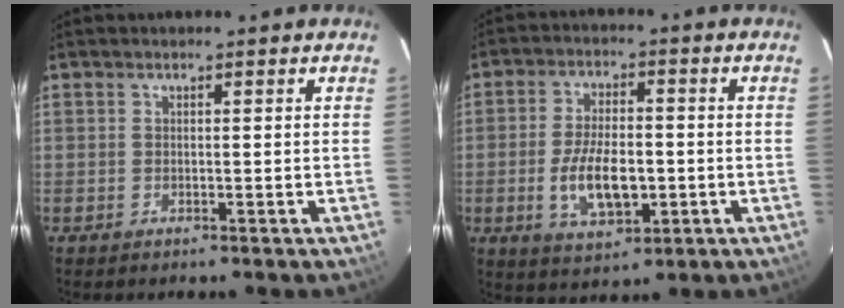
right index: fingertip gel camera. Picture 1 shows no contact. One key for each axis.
{"total": 10.1, "fx": -2.3, "fy": 4.8, "fz": 8.6, "tx": -0.172, "ty": -0.003, "tz": -0.035}